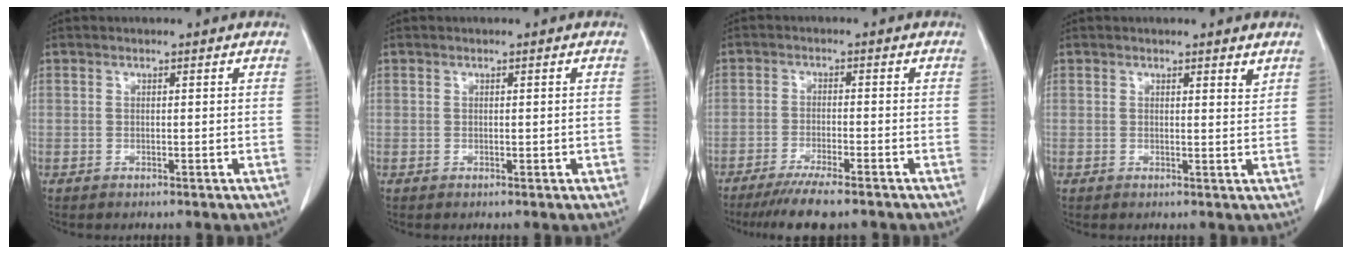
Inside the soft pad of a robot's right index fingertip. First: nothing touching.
{"total": 0.8, "force": [-0.1, 0.6, 0.6], "torque": [-0.007, 0.004, 0.003]}
{"total": 7.8, "force": [-6.2, 0.5, 4.7], "torque": [-0.071, -0.018, -0.101]}
{"total": 1.6, "force": [1.3, 0.2, 0.8], "torque": [-0.011, -0.008, 0.014]}